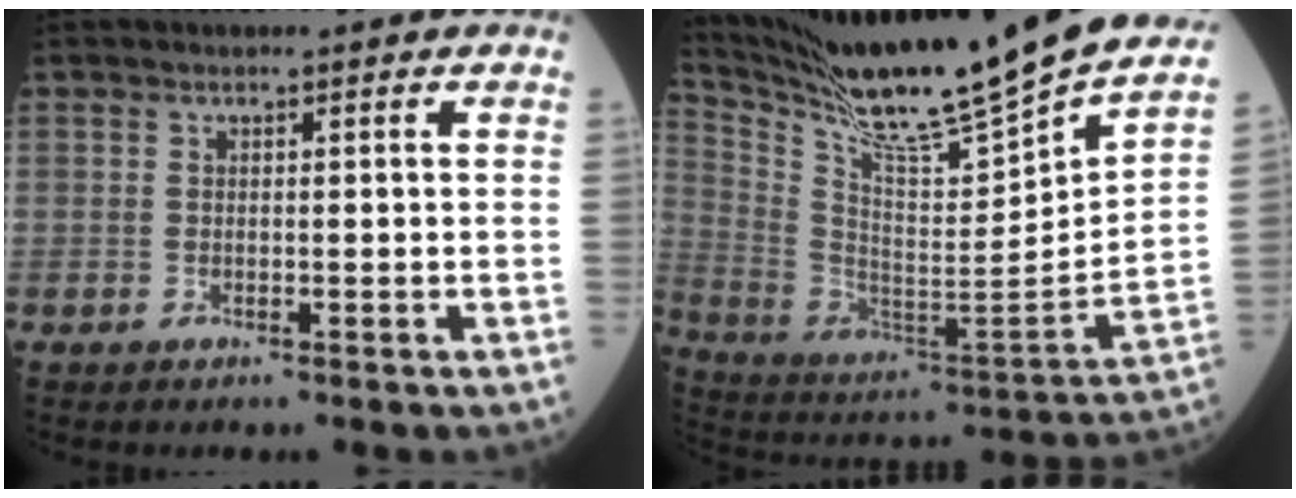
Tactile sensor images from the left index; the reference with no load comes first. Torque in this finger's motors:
{"motor_torque": [0.45, -1.69, 0.20, 0.08]}